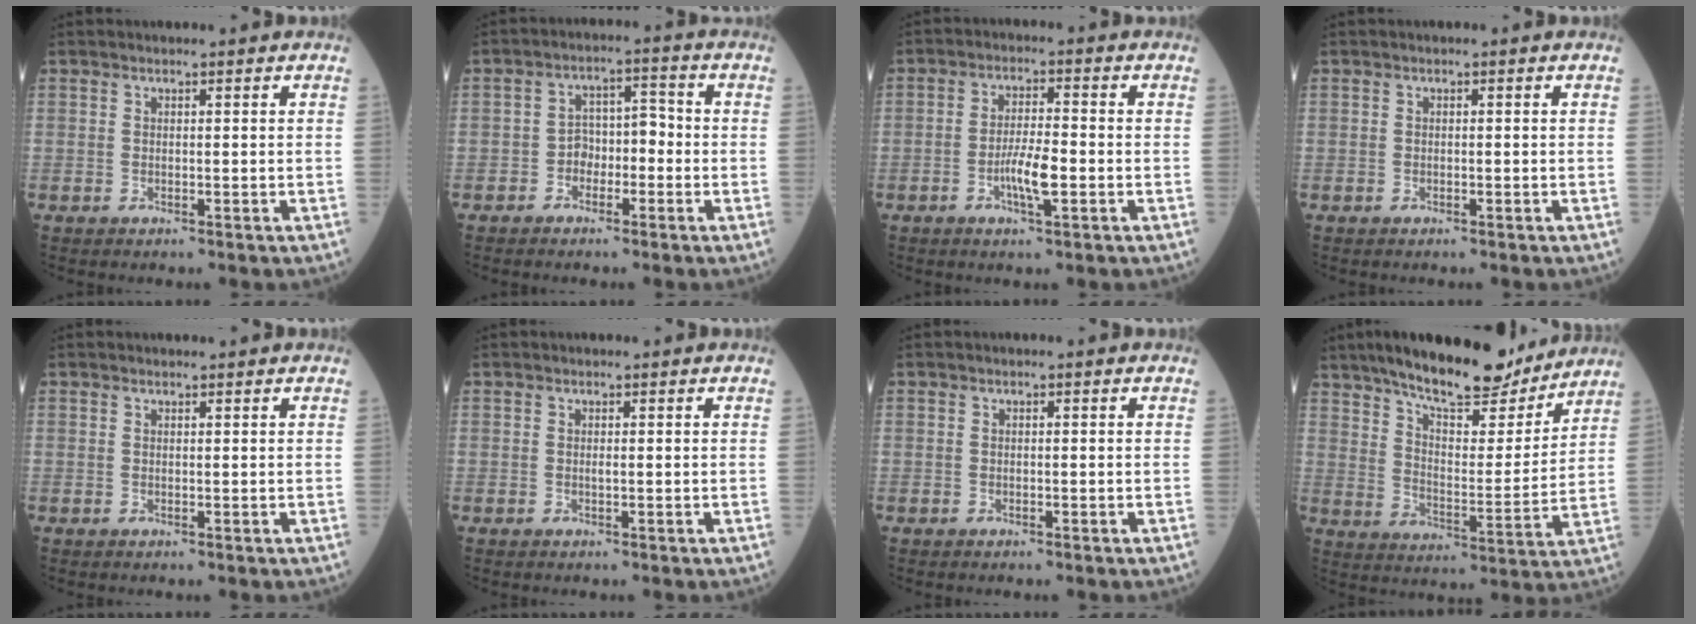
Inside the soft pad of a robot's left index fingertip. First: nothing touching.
{"total": 4.4, "force": [-1.9, 2.7, 2.9], "torque": [-0.042, 0.019, -0.040]}
{"total": 4.9, "force": [-1.9, 0.7, 4.5], "torque": [-0.086, -0.005, -0.036]}
{"total": 0.0}
{"total": 0.6, "force": [0.6, 0.1, 0.1], "torque": [-0.005, 0.004, 0.011]}
{"total": 0.0}
{"total": 0.0}
{"total": 16.9, "force": [14.3, 3.8, 8.1], "torque": [-0.127, -0.007, 0.222]}